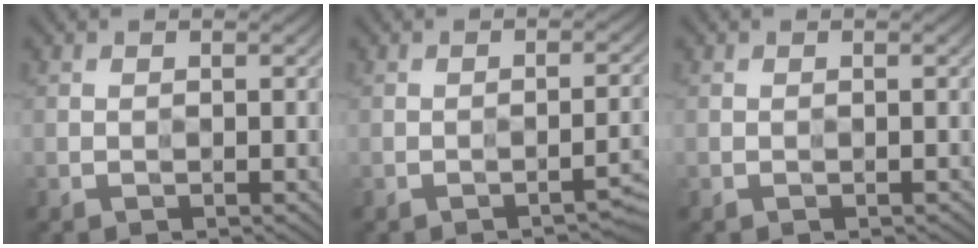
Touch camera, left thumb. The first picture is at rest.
{"total": 3.0, "force": [-2.1, 0.9, 2.0], "torque": [-0.014, 0.001, -0.027]}
{"total": 0.0}